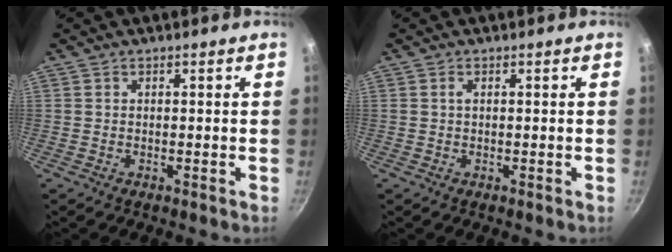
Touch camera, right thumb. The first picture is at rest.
{"total": 0.8, "force": [0.2, 0.4, 0.6], "torque": [-0.011, 0.003, 0.003]}